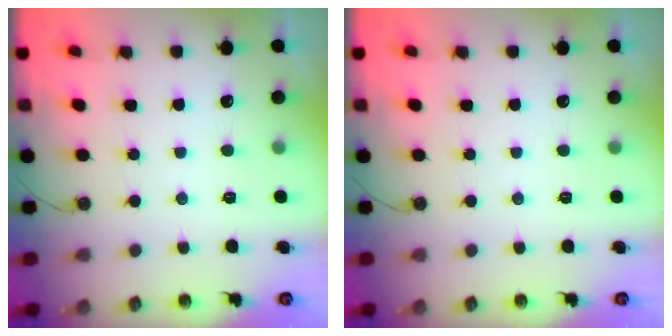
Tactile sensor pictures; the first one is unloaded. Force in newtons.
{"total": 0.0}